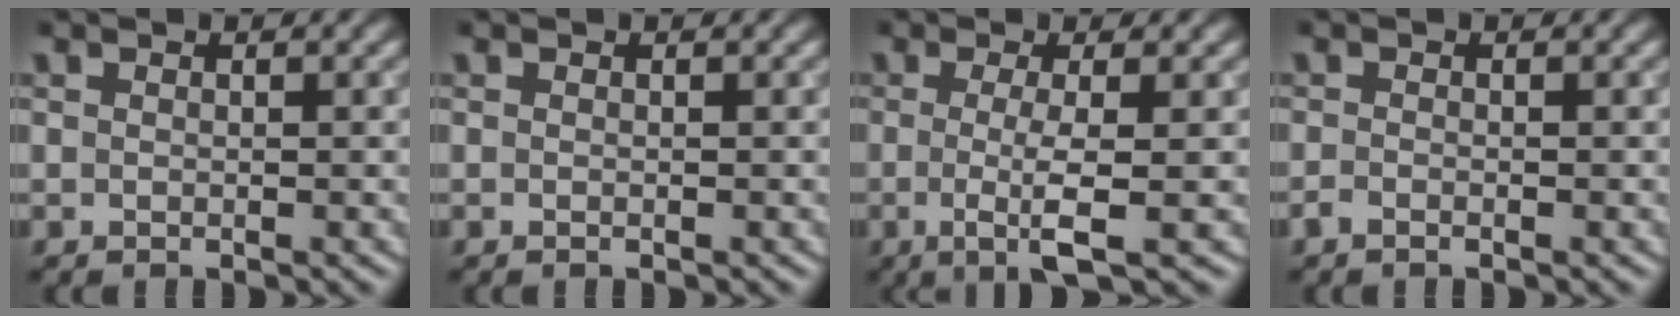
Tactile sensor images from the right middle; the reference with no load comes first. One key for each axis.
{"total": 0.0}
{"total": 4.1, "fx": -0.5, "fy": 0.9, "fz": 4.0, "tx": -0.069, "ty": -0.012, "tz": -0.011}
{"total": 0.7, "fx": -0.5, "fy": 0.2, "fz": 0.4, "tx": -0.008, "ty": -0.003, "tz": -0.009}